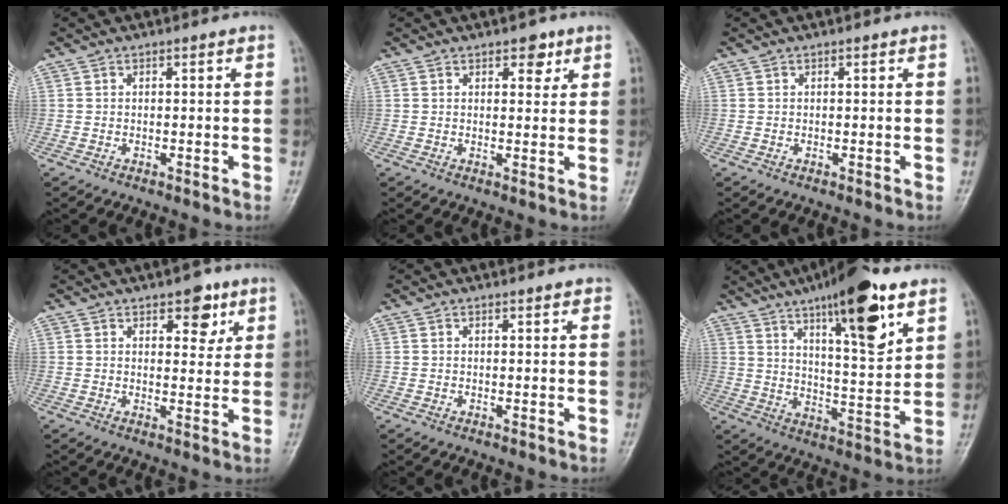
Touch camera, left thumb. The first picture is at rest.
{"total": 3.4, "force": [2.1, 1.9, 2.0], "torque": [-0.006, -0.009, 0.027]}
{"total": 0.0}
{"total": 5.8, "force": [3.3, 3.2, 3.7], "torque": [-0.019, -0.015, 0.041]}
{"total": 1.0, "force": [0.8, 0.4, 0.5], "torque": [-0.005, -0.002, 0.007]}
{"total": 18.1, "force": [10.2, 4.8, 14.1], "torque": [-0.195, -0.047, 0.164]}